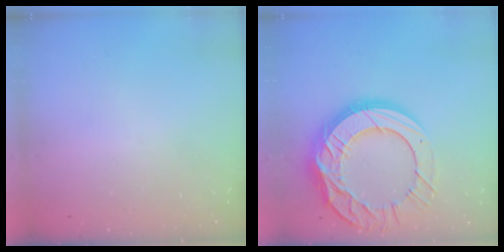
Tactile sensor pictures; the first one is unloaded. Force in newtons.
{"total": 24.9, "press": 24.8, "slide": 2.4}